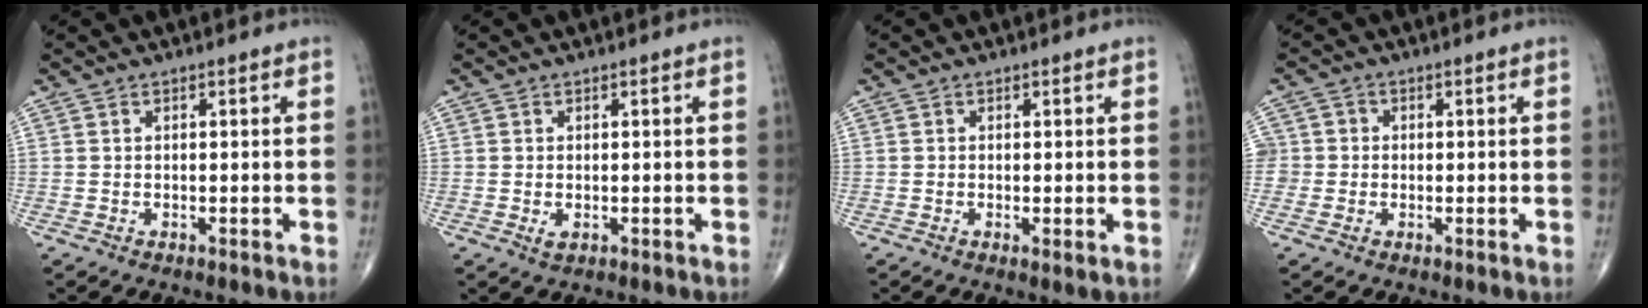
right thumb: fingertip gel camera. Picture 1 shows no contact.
{"total": 1.4, "force": [-0.2, 0.9, 1.1], "torque": [-0.017, -0.001, 0.000]}
{"total": 1.3, "force": [-0.2, 0.2, 1.2], "torque": [-0.025, -0.007, -0.005]}
{"total": 3.6, "force": [-0.4, 3.5, 0.5], "torque": [0.012, 0.011, -0.012]}